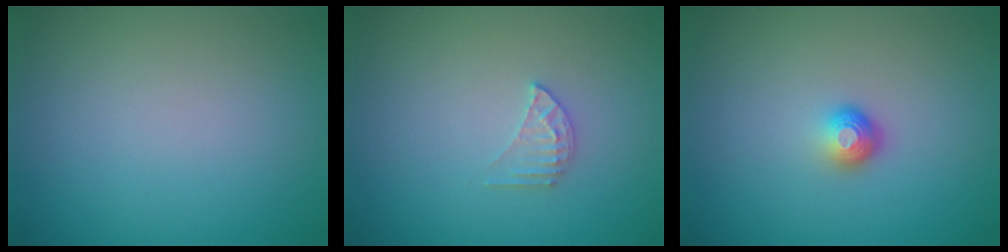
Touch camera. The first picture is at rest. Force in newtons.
{"total": 1.5, "press": 1.5, "slide": 0.2}
{"total": 1.8, "press": 1.1, "slide": 1.5}